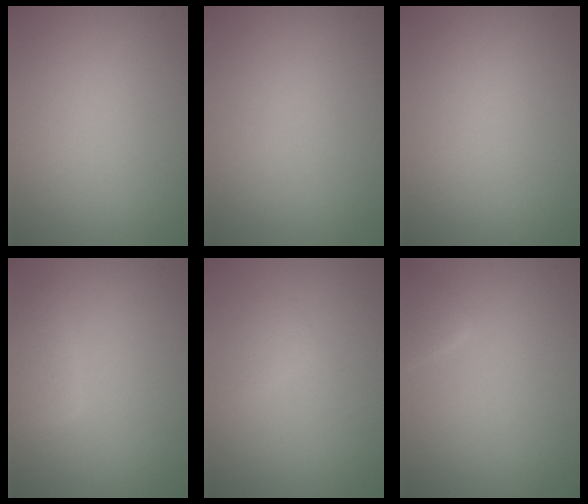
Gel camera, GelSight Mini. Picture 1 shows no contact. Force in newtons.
{"total": 0.0}
{"total": 0.0}
{"total": 1.8, "press": 1.8, "slide": 0.0}
{"total": 0.9, "press": 0.9, "slide": 0.0}
{"total": 1.2, "press": 1.2, "slide": 0.1}